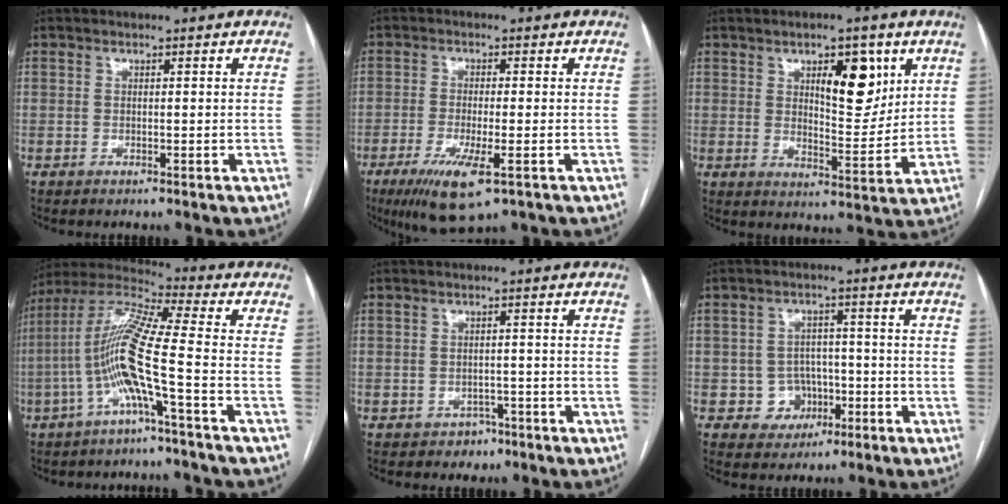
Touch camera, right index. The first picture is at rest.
{"total": 8.5, "force": [-4.2, 1.4, 7.2], "torque": [-0.135, -0.024, -0.067]}
{"total": 9.1, "force": [4.1, 3.3, 7.4], "torque": [-0.108, -0.002, 0.066]}
{"total": 12.4, "force": [-3.4, -0.6, 11.9], "torque": [-0.248, 0.012, -0.077]}
{"total": 2.8, "force": [-1.5, 2.3, 0.1], "torque": [0.002, 0.016, -0.018]}
{"total": 5.1, "force": [-1.7, 4.8, 0.7], "torque": [0.001, 0.014, -0.018]}